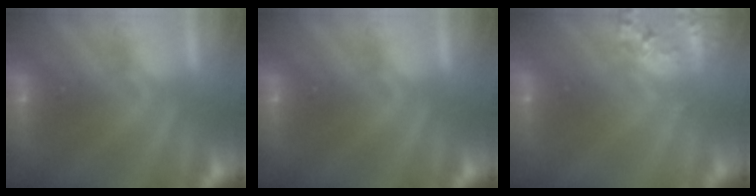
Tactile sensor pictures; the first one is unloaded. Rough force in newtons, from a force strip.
{"total": 0.0}
{"total": 2.7}